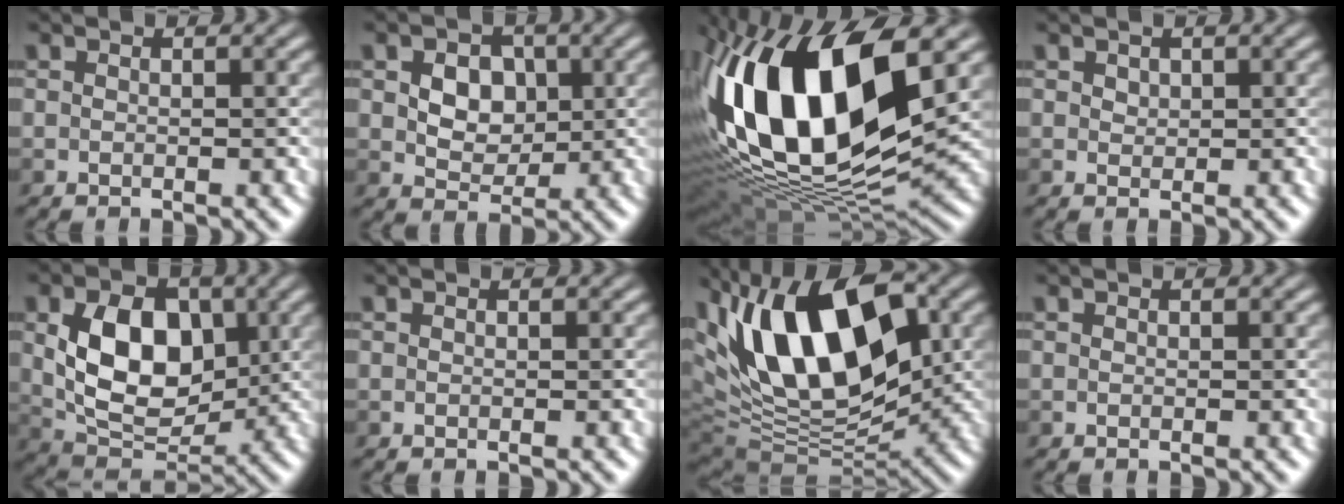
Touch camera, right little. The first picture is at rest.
{"total": 3.7, "force": [-0.2, 2.7, 2.4], "torque": [-0.044, -0.002, -0.010]}
{"total": 16.5, "force": [1.8, 7.9, 14.4], "torque": [-0.281, 0.015, 0.023]}
{"total": 0.5, "force": [0.0, 0.5, 0.2], "torque": [-0.011, -0.003, 0.001]}
{"total": 8.3, "force": [0.2, 5.6, 6.1], "torque": [-0.117, -0.007, 0.000]}
{"total": 0.0}
{"total": 14.1, "force": [2.9, 7.3, 11.7], "torque": [-0.200, 0.026, 0.034]}
{"total": 0.0}